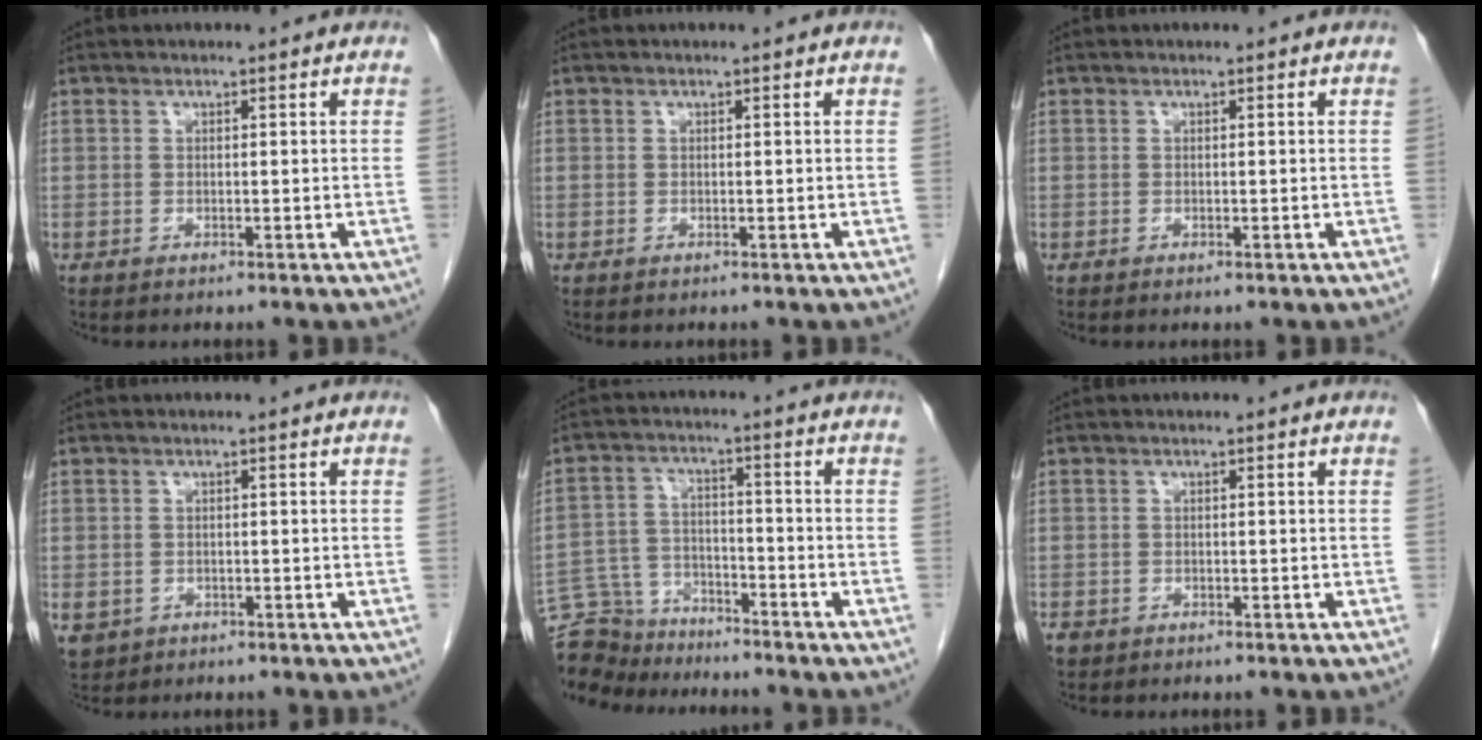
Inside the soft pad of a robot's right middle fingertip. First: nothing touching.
{"total": 0.0}
{"total": 0.0}
{"total": 4.9, "force": [-2.1, 4.2, 1.3], "torque": [-0.032, -0.001, -0.028]}
{"total": 11.7, "force": [-10.9, 4.0, 1.0], "torque": [-0.030, 0.027, -0.190]}
{"total": 1.4, "force": [-0.8, 1.0, 0.3], "torque": [-0.011, 0.002, -0.011]}